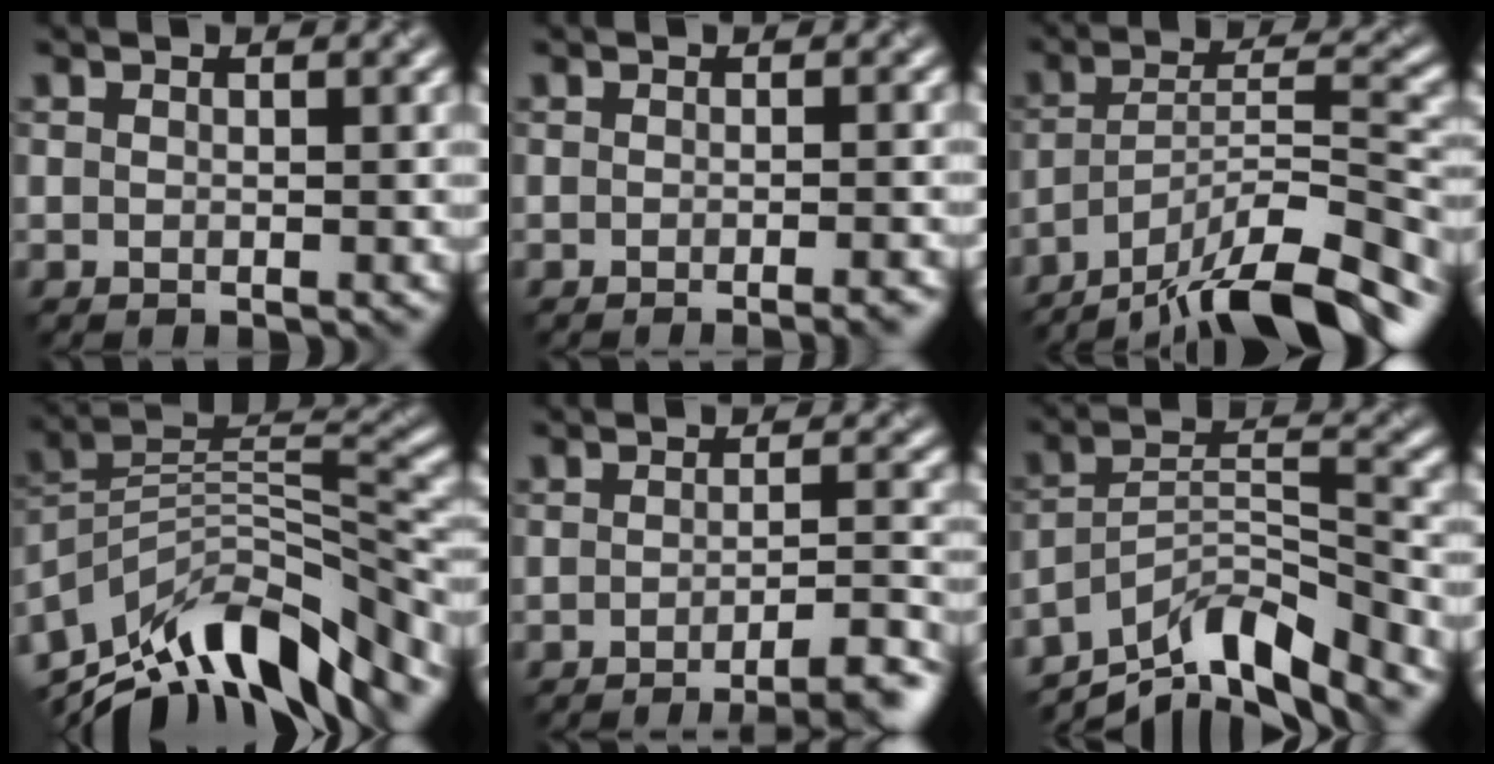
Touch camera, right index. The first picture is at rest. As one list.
[{"total": 3.7, "force": [-2.6, 1.0, 2.3], "torque": [-0.013, 0.010, -0.029]}, {"total": 14.2, "force": [-11.5, 3.5, 7.6], "torque": [-0.136, 0.021, -0.186]}, {"total": 11.8, "force": [-8.4, 4.0, 7.2], "torque": [-0.133, 0.030, -0.146]}, {"total": 6.8, "force": [-4.7, 1.4, 4.8], "torque": [-0.060, 0.009, -0.059]}, {"total": 9.5, "force": [-7.6, 2.7, 5.1], "torque": [-0.088, 0.007, -0.145]}]